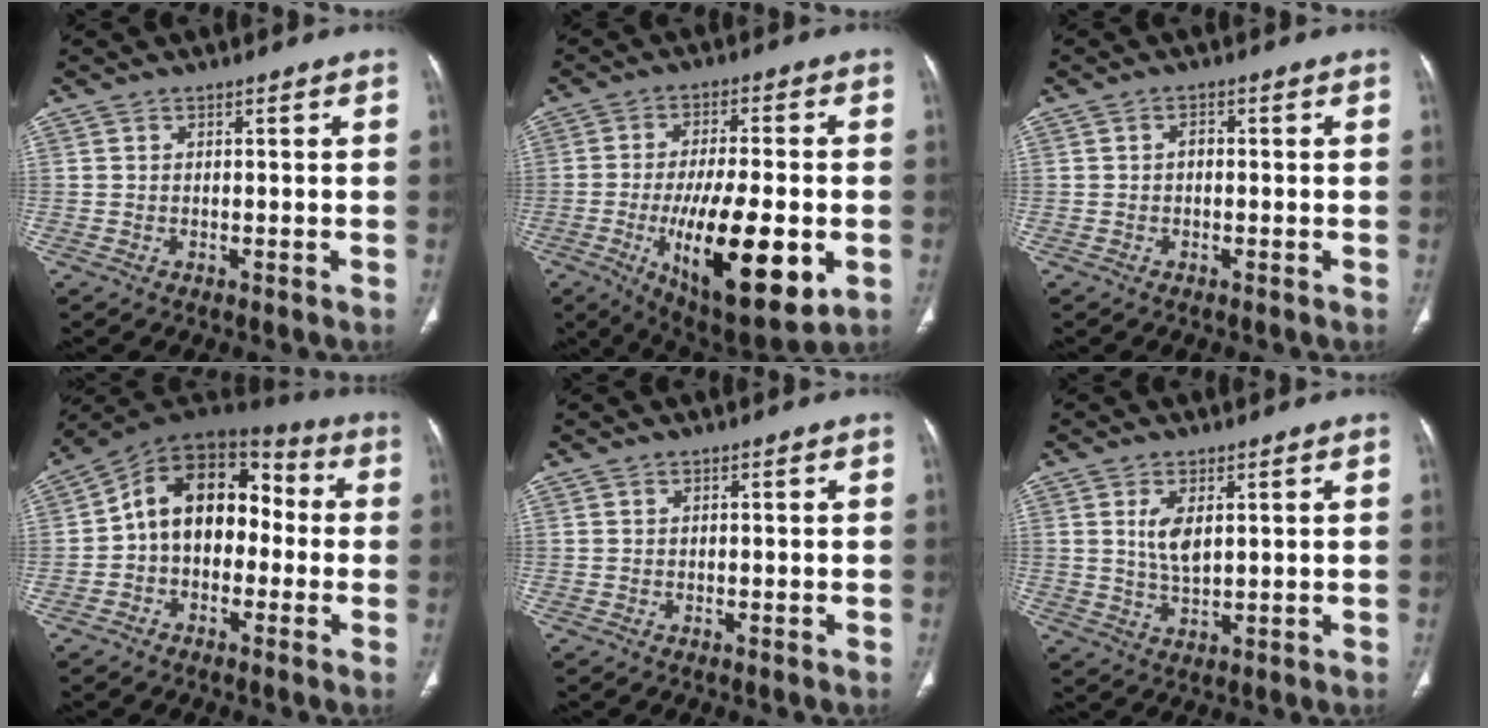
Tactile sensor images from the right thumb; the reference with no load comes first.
{"total": 20.7, "force": [-5.5, 6.9, 18.7], "torque": [-0.301, -0.013, -0.072]}
{"total": 1.1, "force": [-0.2, 0.7, 0.8], "torque": [-0.009, 0.004, -0.007]}
{"total": 14.8, "force": [-0.9, 10.5, 10.4], "torque": [-0.126, 0.055, -0.032]}
{"total": 0.0}
{"total": 5.0, "force": [1.5, 2.4, 4.1], "torque": [-0.078, -0.011, 0.034]}